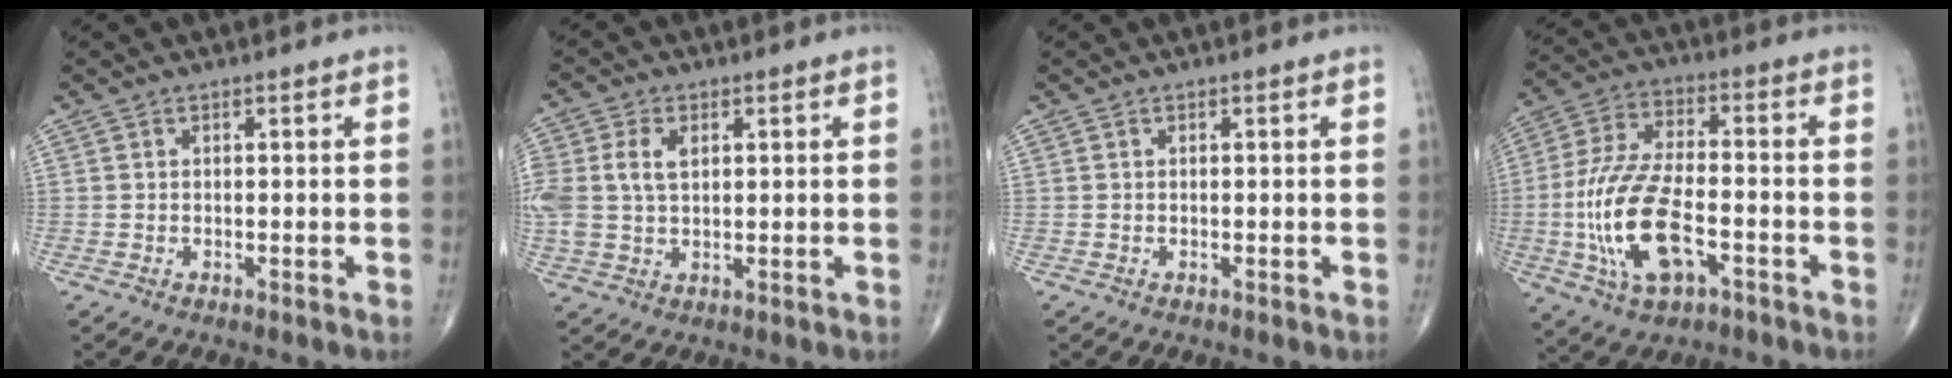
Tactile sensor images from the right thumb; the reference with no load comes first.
{"total": 8.7, "force": [1.8, 5.6, 6.4], "torque": [-0.157, 0.006, 0.039]}
{"total": 0.0}
{"total": 16.5, "force": [-4.7, 7.8, 13.7], "torque": [-0.284, 0.023, -0.083]}